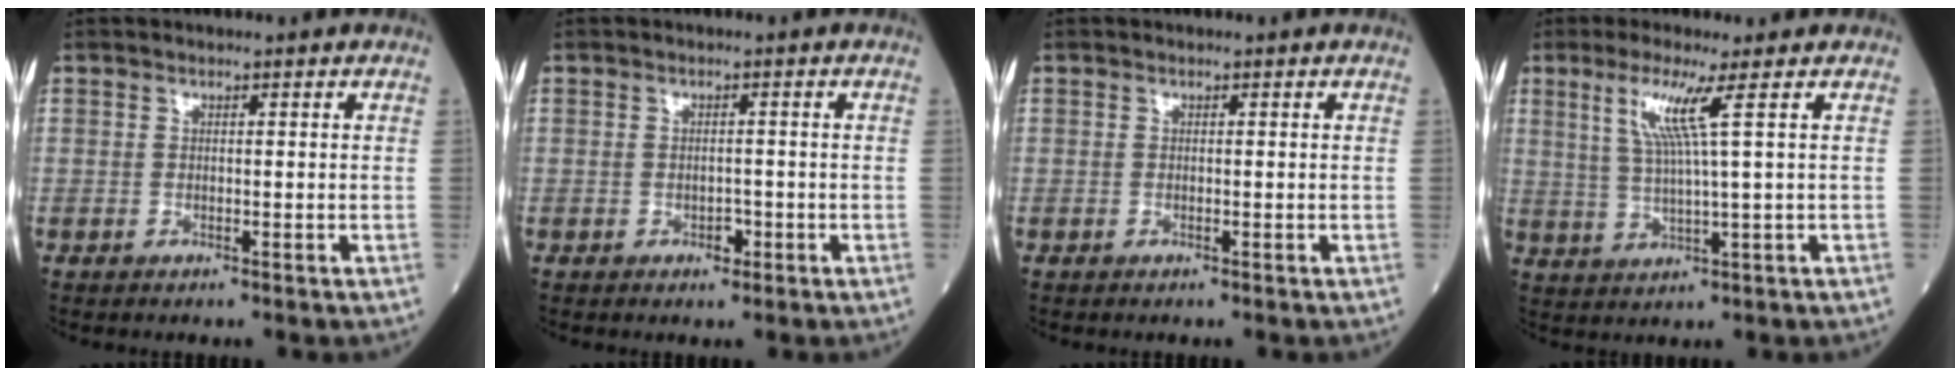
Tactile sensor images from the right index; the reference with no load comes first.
{"total": 1.6, "force": [-0.6, 1.0, 1.1], "torque": [-0.017, 0.001, -0.006]}
{"total": 0.0}
{"total": 6.2, "force": [2.5, -1.2, 5.6], "torque": [-0.114, -0.004, 0.054]}